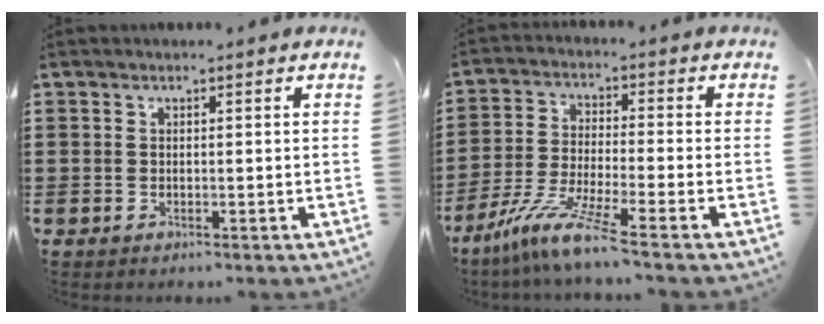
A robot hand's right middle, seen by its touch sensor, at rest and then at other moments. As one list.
[{"total": 7.9, "force": [-6.2, -0.2, 4.9], "torque": [-0.113, -0.017, -0.125]}]